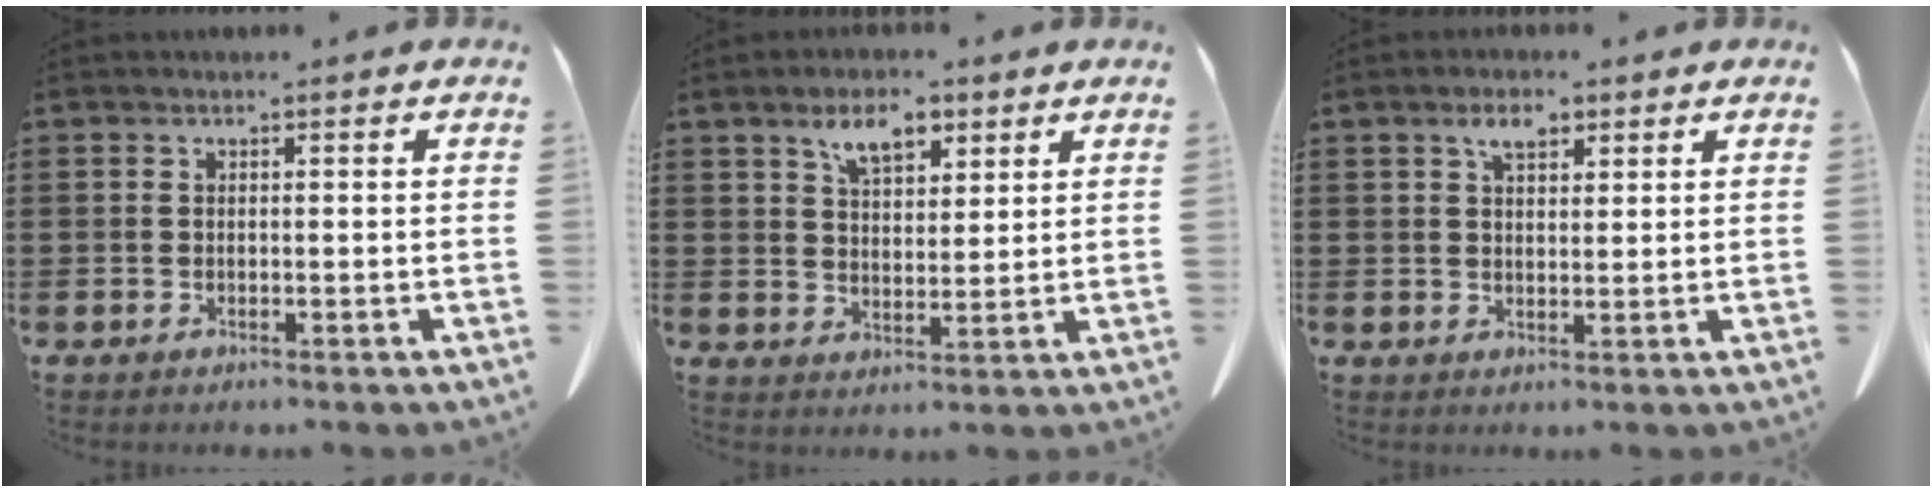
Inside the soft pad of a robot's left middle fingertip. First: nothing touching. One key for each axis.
{"total": 6.0, "fx": 3.9, "fy": 2.9, "fz": 3.5, "tx": -0.065, "ty": 0.003, "tz": 0.068}
{"total": 3.4, "fx": 2.1, "fy": 1.5, "fz": 2.1, "tx": -0.031, "ty": -0.001, "tz": 0.034}